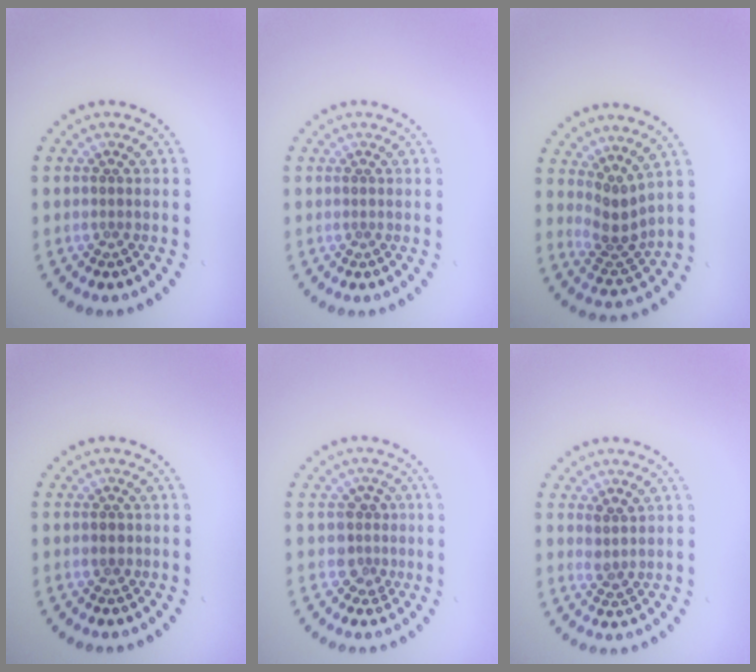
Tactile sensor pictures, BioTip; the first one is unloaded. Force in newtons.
{"total": 0.0}
{"total": 2.9, "press": 2.3, "slide": 1.8}
{"total": 0.9, "press": 0.8, "slide": 0.3}
{"total": 2.3, "press": 1.8, "slide": 1.3}
{"total": 1.5, "press": 1.3, "slide": 0.8}